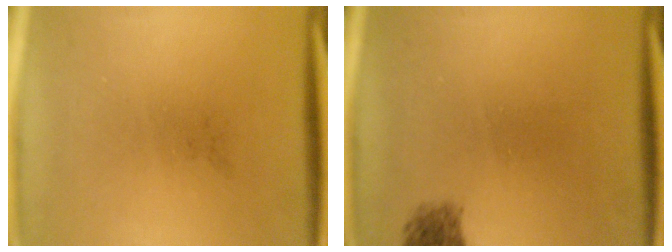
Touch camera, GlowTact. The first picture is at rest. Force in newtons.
{"total": 1.8}